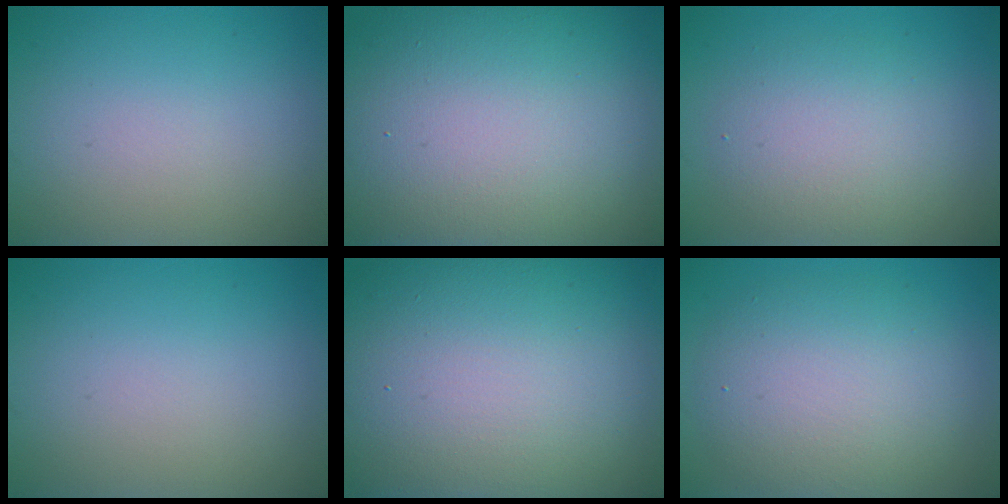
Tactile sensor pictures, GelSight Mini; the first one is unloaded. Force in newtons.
{"total": 20.4, "press": 20.4, "slide": 1.8}
{"total": 4.2, "press": 4.2, "slide": 0.1}
{"total": 0.0}
{"total": 21.0, "press": 21.0, "slide": 1.0}
{"total": 6.6, "press": 6.6, "slide": 0.4}